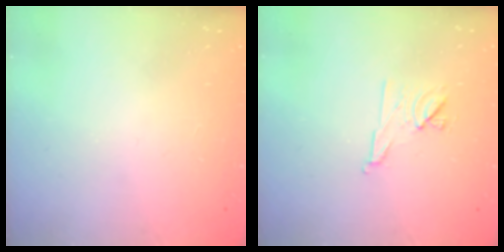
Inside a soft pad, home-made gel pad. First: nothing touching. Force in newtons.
{"total": 7.5, "press": 7.4, "slide": 1.3}